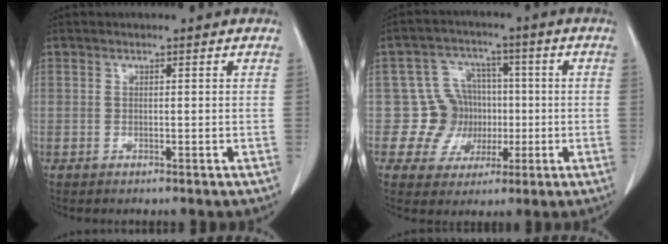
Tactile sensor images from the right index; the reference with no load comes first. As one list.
[{"total": 7.8, "force": [-0.5, 7.8, 0.6], "torque": [0.003, 0.030, -0.002]}]